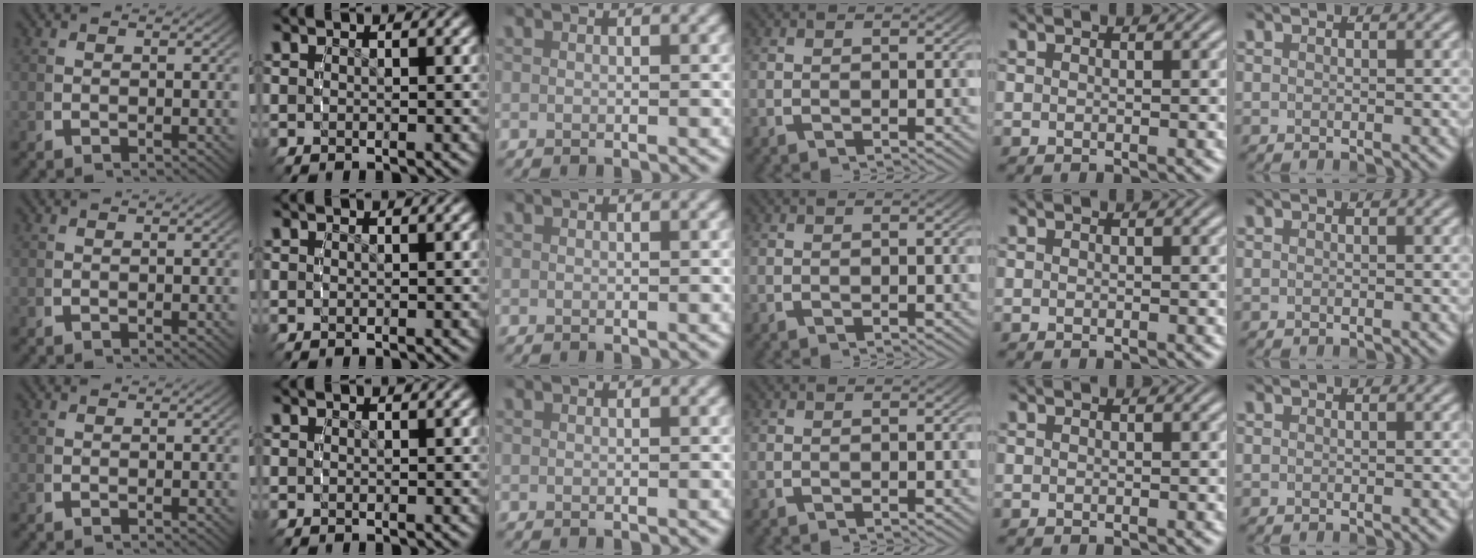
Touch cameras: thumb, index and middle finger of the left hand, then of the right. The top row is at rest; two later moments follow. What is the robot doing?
{"motion": "reach", "object": "sponge"}